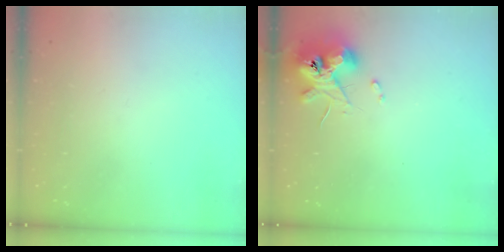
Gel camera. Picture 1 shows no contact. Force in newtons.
{"total": 10.8, "press": 10.7, "slide": 1.4}